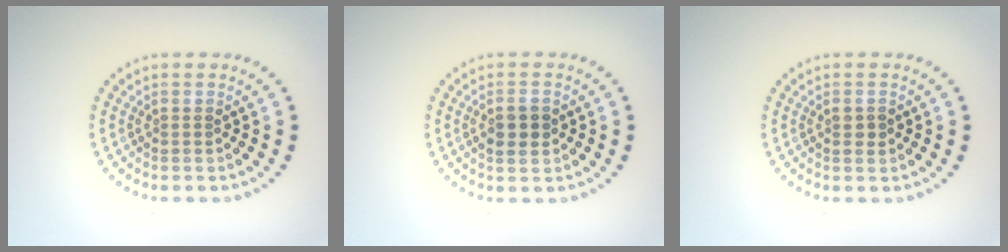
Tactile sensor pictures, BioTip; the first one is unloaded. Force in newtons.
{"total": 2.2, "press": 2.2, "slide": 0.0}
{"total": 1.2, "press": 1.2, "slide": 0.2}